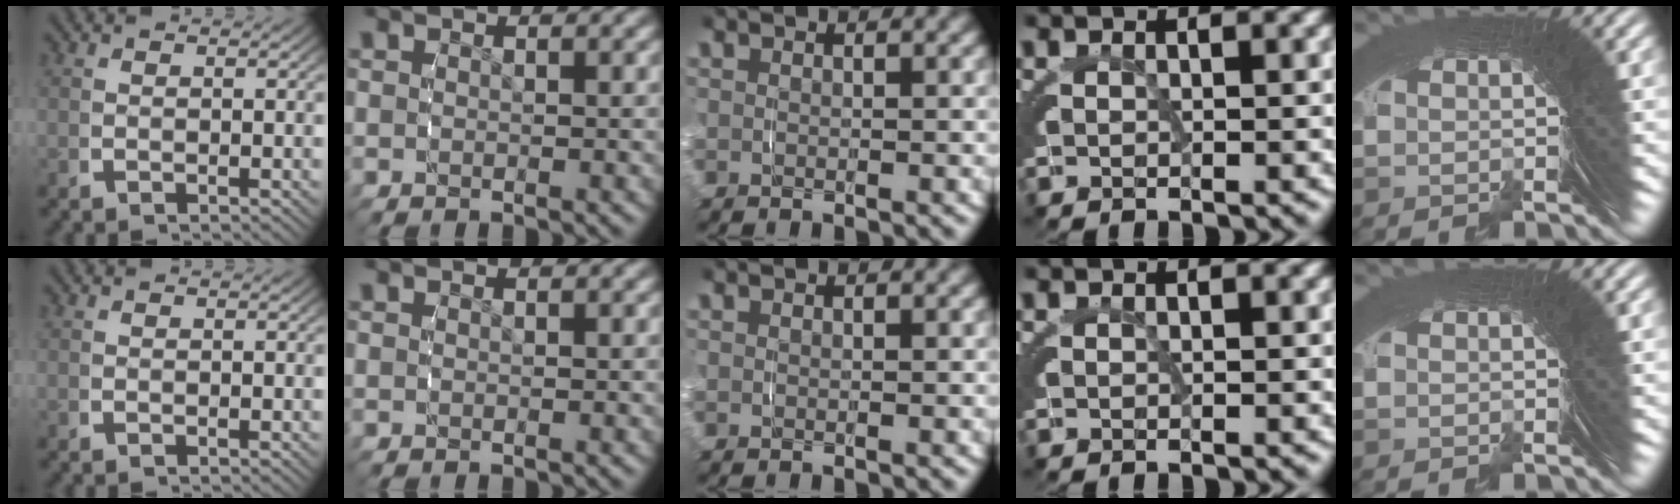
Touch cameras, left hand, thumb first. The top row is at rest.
{}